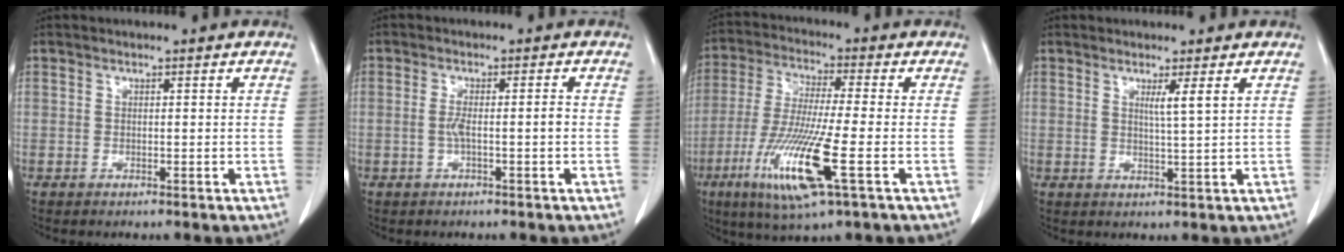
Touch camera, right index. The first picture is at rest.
{"total": 2.7, "force": [-0.5, 0.2, 2.7], "torque": [-0.047, 0.003, -0.006]}
{"total": 13.9, "force": [-5.0, 0.6, 12.9], "torque": [-0.268, -0.029, -0.093]}
{"total": 2.3, "force": [1.1, -0.7, 1.9], "torque": [-0.037, -0.011, 0.022]}